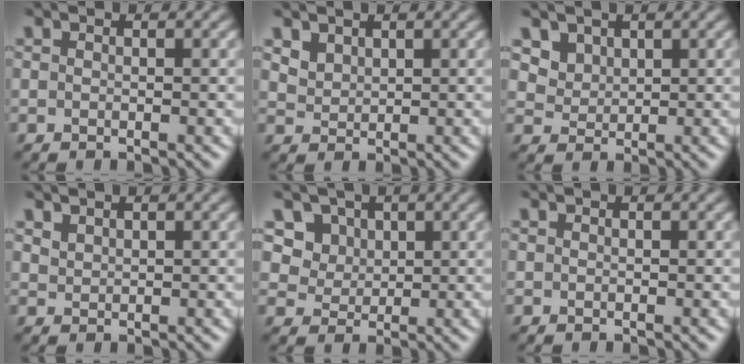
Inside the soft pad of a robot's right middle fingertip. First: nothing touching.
{"total": 1.8, "force": [1.4, 1.1, 0.5], "torque": [-0.021, -0.006, 0.035]}
{"total": 2.8, "force": [1.8, 1.9, 0.9], "torque": [-0.032, -0.013, 0.056]}
{"total": 1.0, "force": [0.9, 0.4, 0.2], "torque": [-0.009, -0.001, 0.023]}
{"total": 4.8, "force": [2.5, 3.7, 1.8], "torque": [-0.046, -0.012, 0.054]}
{"total": 0.0}